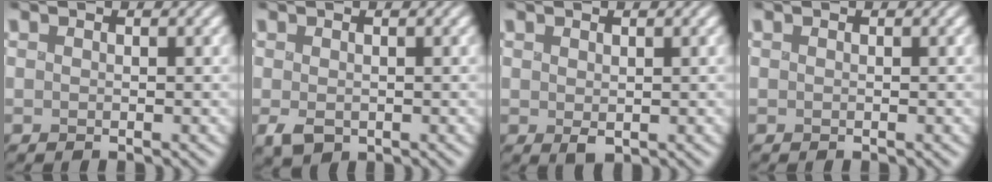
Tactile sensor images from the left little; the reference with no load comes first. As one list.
[{"total": 1.6, "force": [-0.1, 1.0, 1.2], "torque": [-0.022, -0.002, 0.001]}, {"total": 1.0, "force": [0.3, 0.5, 0.8], "torque": [-0.013, -0.004, 0.008]}, {"total": 0.0}]